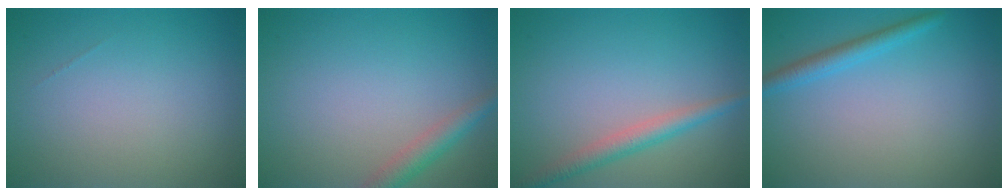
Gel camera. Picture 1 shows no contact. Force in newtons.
{"total": 2.4, "press": 2.4, "slide": 0.1}
{"total": 2.5, "press": 2.5, "slide": 0.1}
{"total": 2.1, "press": 2.0, "slide": 0.2}